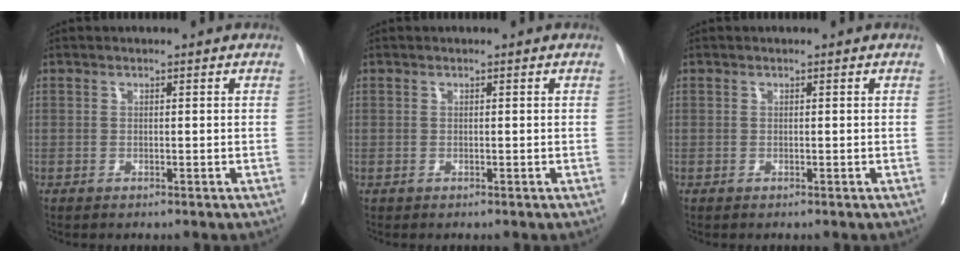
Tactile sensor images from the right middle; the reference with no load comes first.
{"total": 0.0}
{"total": 0.0}